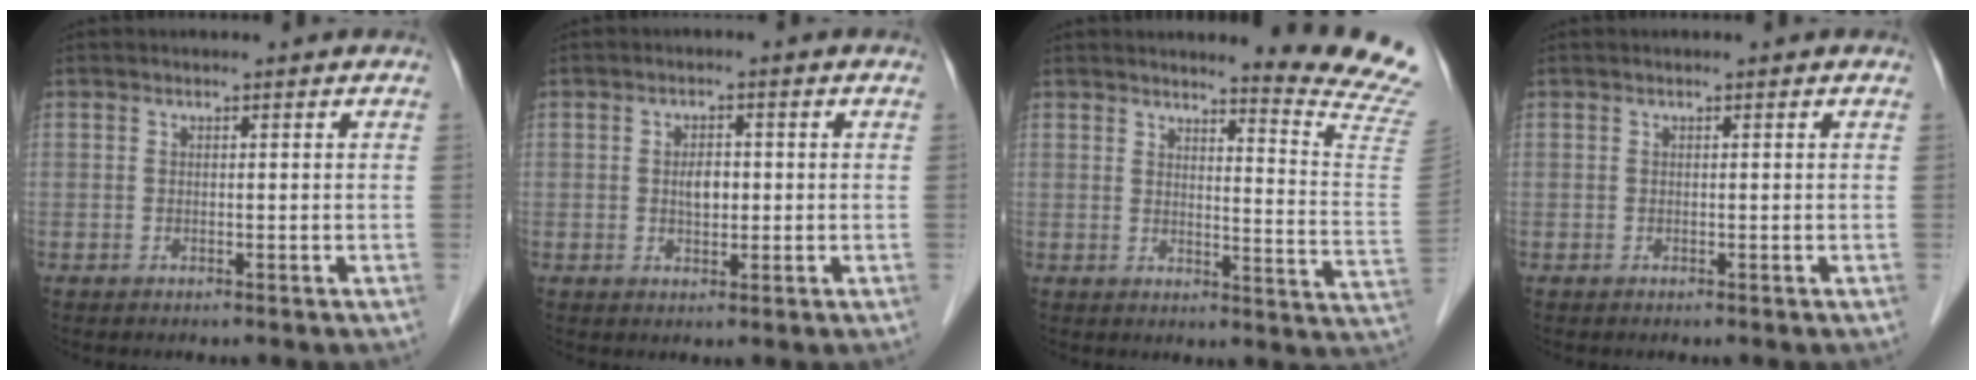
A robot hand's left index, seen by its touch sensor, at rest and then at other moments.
{"total": 2.8, "force": [-0.1, 1.6, 2.3], "torque": [-0.040, 0.005, 0.001]}
{"total": 13.4, "force": [12.8, -2.7, 2.9], "torque": [-0.038, -0.137, 0.130]}
{"total": 0.0}